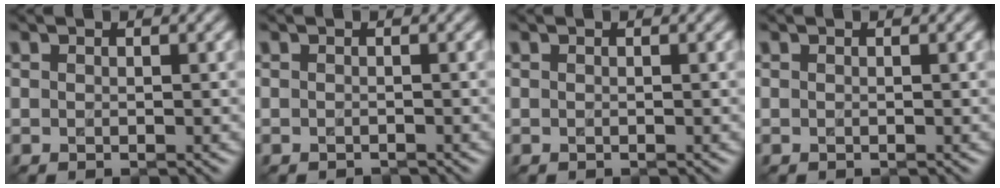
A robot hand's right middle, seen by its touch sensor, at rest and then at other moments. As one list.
[{"total": 0.7, "force": [-0.7, 0.1, 0.0], "torque": [-0.003, -0.008, -0.012]}, {"total": 0.0}, {"total": 0.0}]